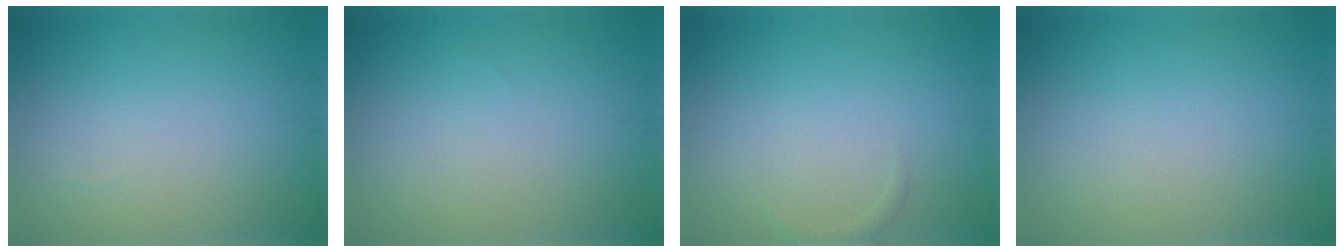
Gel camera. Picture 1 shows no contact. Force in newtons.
{"total": 0.0}
{"total": 0.7, "press": 0.7, "slide": 0.0}
{"total": 0.0}